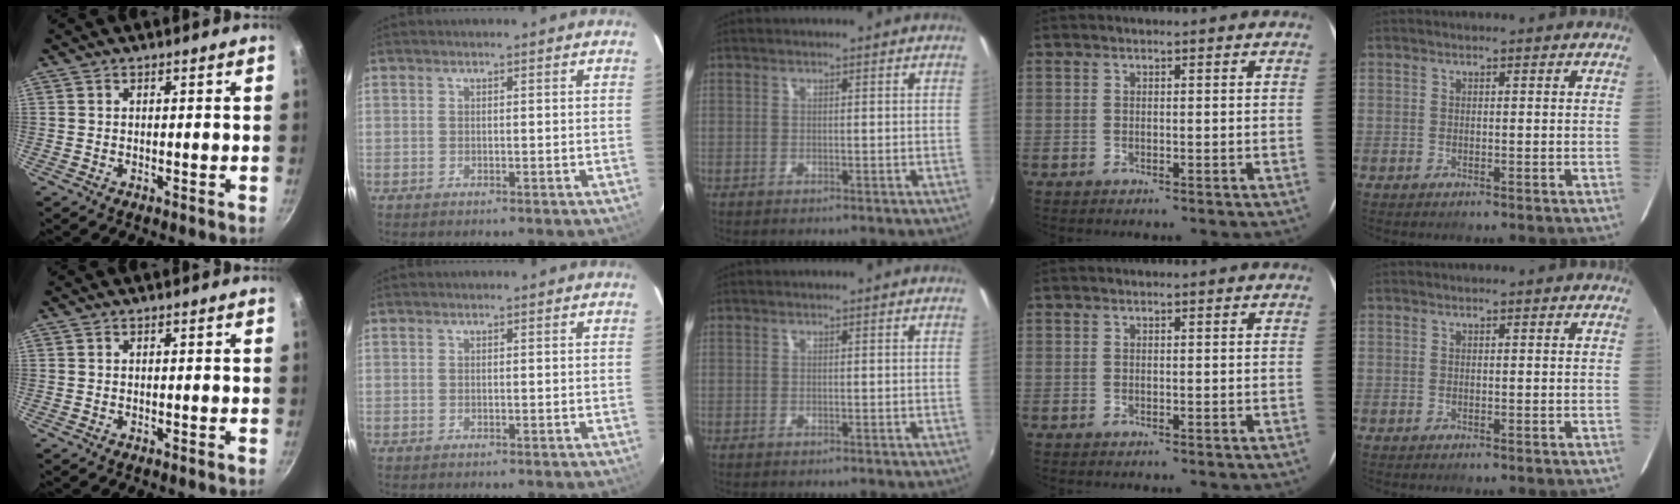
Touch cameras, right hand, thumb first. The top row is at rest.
{}